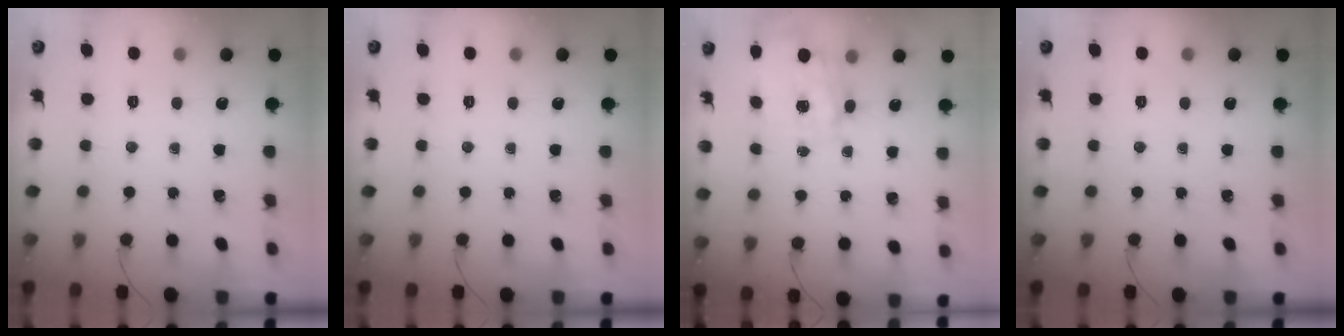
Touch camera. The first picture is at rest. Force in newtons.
{"total": 0.0}
{"total": 3.6, "press": 3.5, "slide": 1.0}
{"total": 0.0}